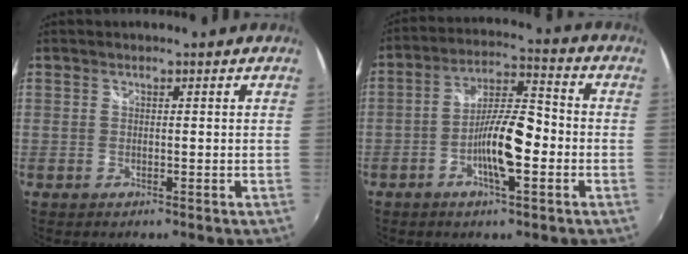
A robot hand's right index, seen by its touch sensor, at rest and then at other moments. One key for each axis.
{"total": 10.6, "fx": -3.3, "fy": 2.5, "fz": 9.7, "tx": -0.185, "ty": 0.003, "tz": -0.060}